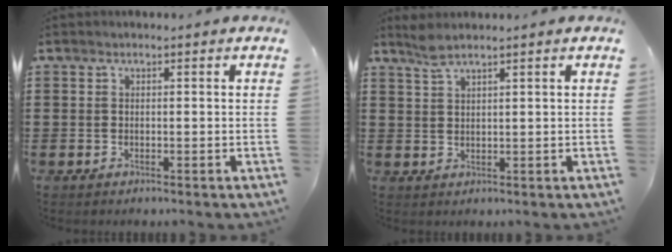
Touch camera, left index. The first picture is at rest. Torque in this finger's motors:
{"motor_torque": [0.58, -0.59, 0.06, 0.06]}